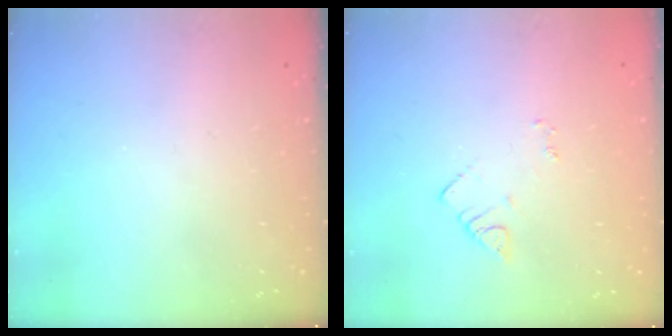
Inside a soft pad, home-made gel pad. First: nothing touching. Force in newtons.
{"total": 3.4, "press": 3.4, "slide": 0.6}